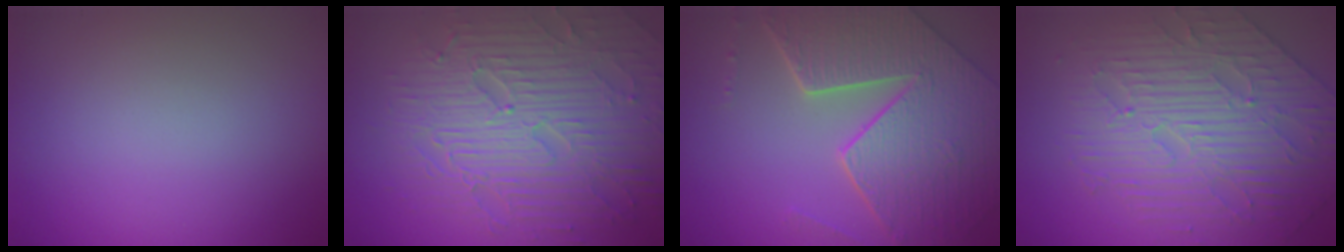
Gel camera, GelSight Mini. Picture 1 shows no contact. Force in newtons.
{"total": 8.9, "press": 6.4, "slide": 6.3}
{"total": 8.8, "press": 6.3, "slide": 6.2}
{"total": 5.8, "press": 5.1, "slide": 2.7}